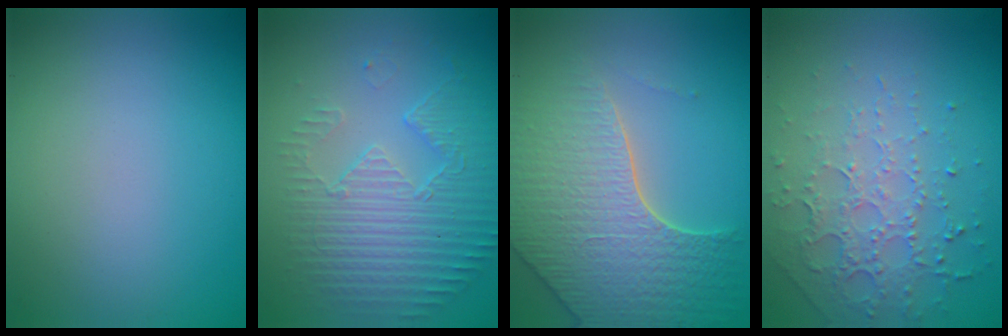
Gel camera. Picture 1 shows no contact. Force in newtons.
{"total": 5.5, "press": 3.6, "slide": 4.1}
{"total": 6.4, "press": 5.2, "slide": 3.7}
{"total": 4.5, "press": 3.1, "slide": 3.2}